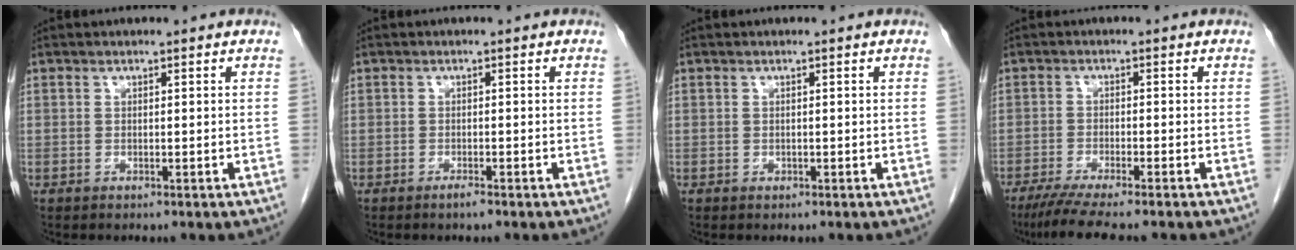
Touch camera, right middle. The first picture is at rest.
{"total": 1.0, "force": [-0.8, 0.0, 0.6], "torque": [-0.015, -0.002, -0.014]}
{"total": 0.0}
{"total": 8.7, "force": [-7.1, 0.3, 5.0], "torque": [-0.076, -0.023, -0.114]}